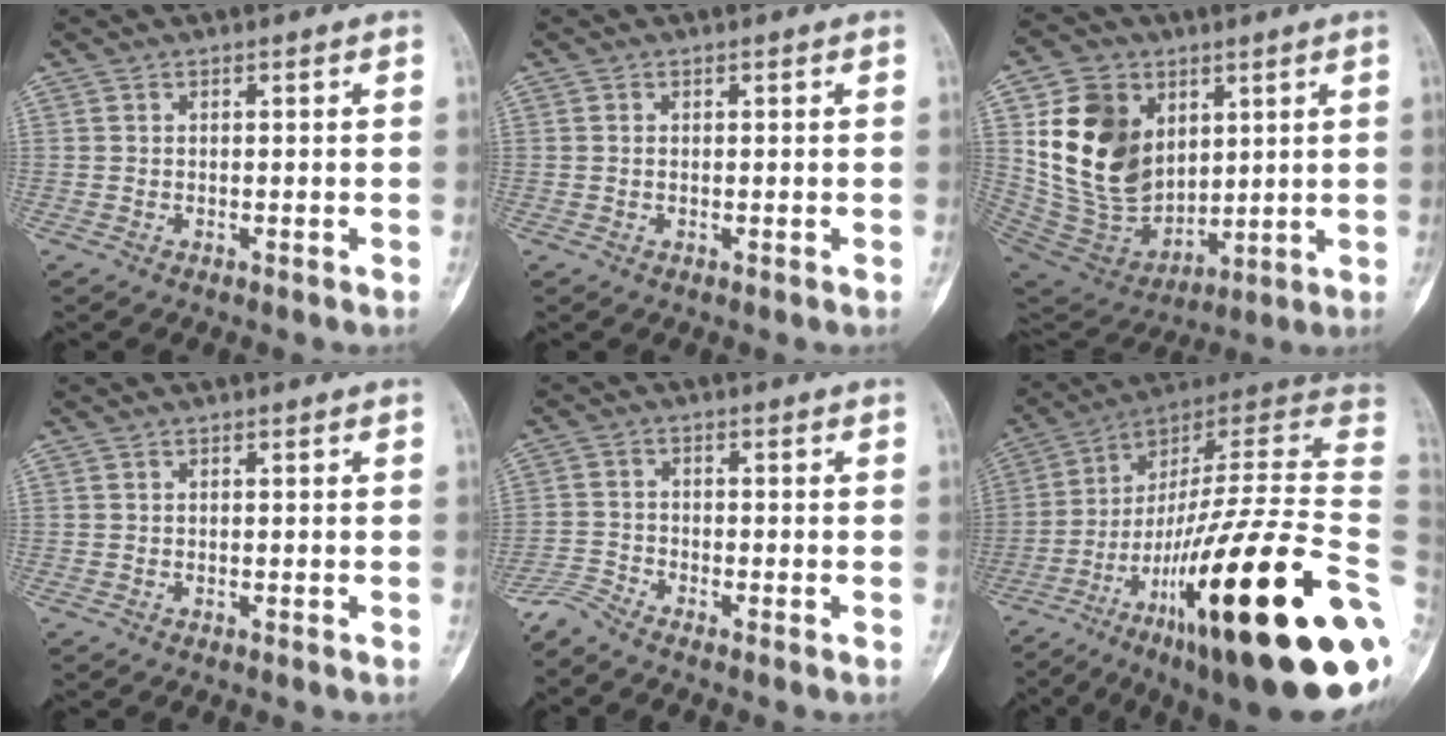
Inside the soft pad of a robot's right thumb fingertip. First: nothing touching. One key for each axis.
{"total": 0.6, "fx": 0.1, "fy": 0.4, "fz": 0.4, "tx": -0.005, "ty": 0.001, "tz": 0.001}
{"total": 19.7, "fx": 5.6, "fy": 14.7, "fz": 11.8, "tx": -0.190, "ty": -0.027, "tz": 0.129}
{"total": 0.0}
{"total": 2.9, "fx": -2.9, "fy": -0.2, "fz": 0.1, "tx": -0.012, "ty": -0.009, "tz": -0.070}
{"total": 36.2, "fx": -9.7, "fy": 6.7, "fz": 34.2, "tx": -0.462, "ty": 0.076, "tz": -0.155}